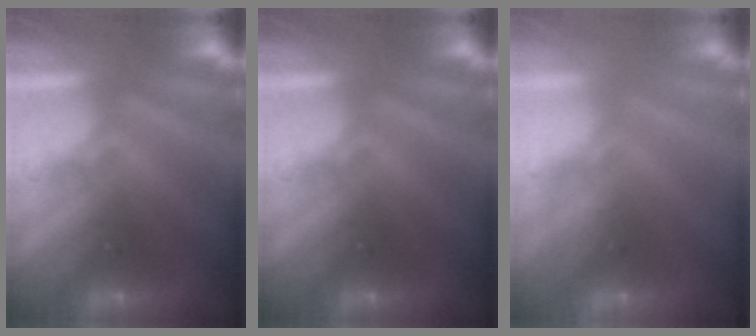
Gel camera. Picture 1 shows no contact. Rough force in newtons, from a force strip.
{"total": 0.0}
{"total": 4.6}